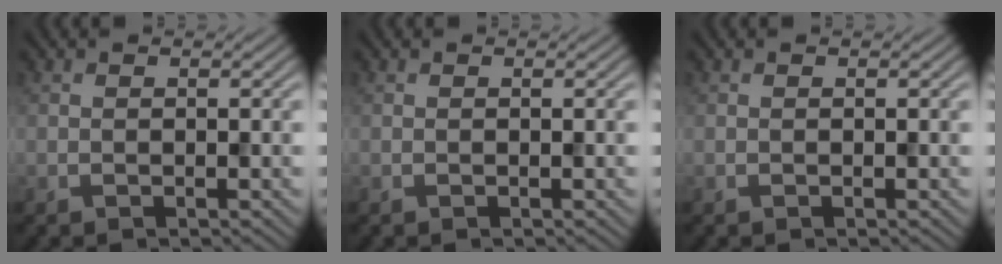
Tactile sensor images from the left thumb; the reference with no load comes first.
{"total": 0.0}
{"total": 0.0}